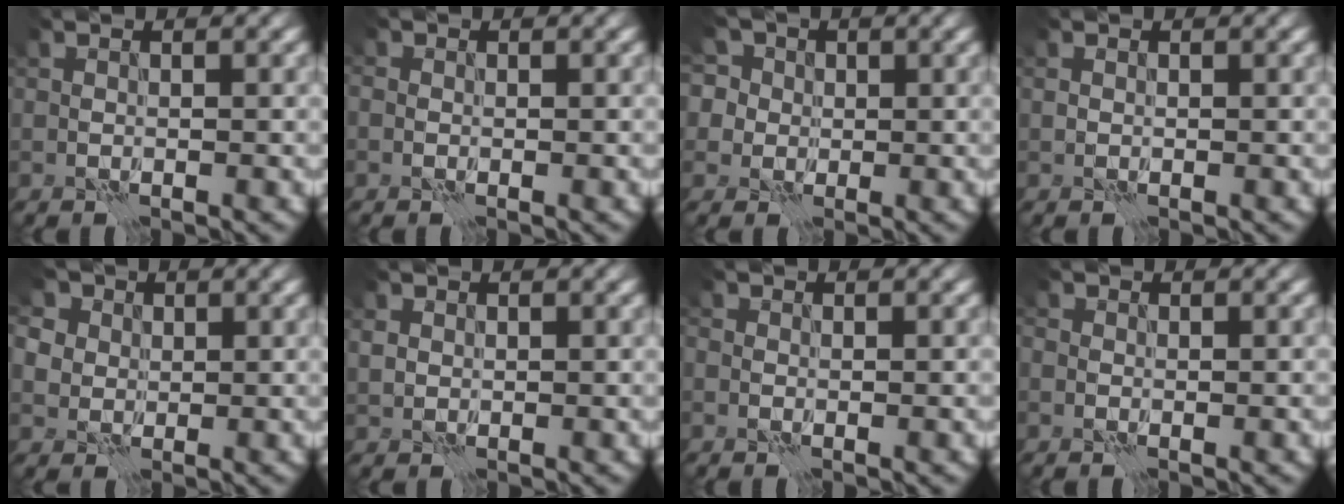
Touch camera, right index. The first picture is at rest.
{"total": 1.5, "force": [-0.2, 1.4, 0.5], "torque": [-0.001, -0.001, -0.012]}
{"total": 8.1, "force": [4.0, 6.2, 3.5], "torque": [-0.071, 0.022, 0.028]}
{"total": 0.0}
{"total": 8.2, "force": [3.5, 6.6, 3.3], "torque": [-0.080, 0.019, 0.038]}
{"total": 0.8, "force": [0.2, 0.8, -0.1], "torque": [-0.008, -0.003, 0.001]}
{"total": 1.7, "force": [-0.3, 1.5, 0.7], "torque": [0.001, 0.003, -0.017]}
{"total": 2.0, "force": [-0.3, 1.7, 1.0], "torque": [0.002, 0.004, -0.017]}